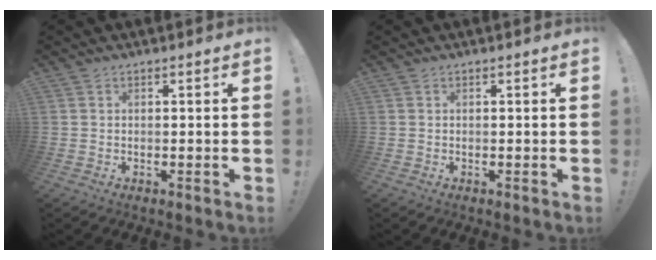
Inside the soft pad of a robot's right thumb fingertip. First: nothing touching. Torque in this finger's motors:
{"motor_torque": [0.00, 0.00, 0.00, 0.00, 0.00]}